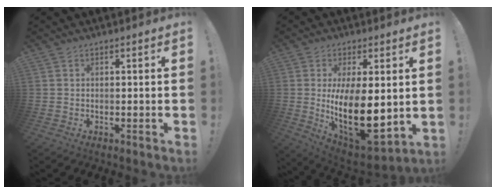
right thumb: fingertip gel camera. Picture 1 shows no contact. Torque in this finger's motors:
{"motor_torque": [1.82, 3.19, 2.29, -0.42, 0.72]}